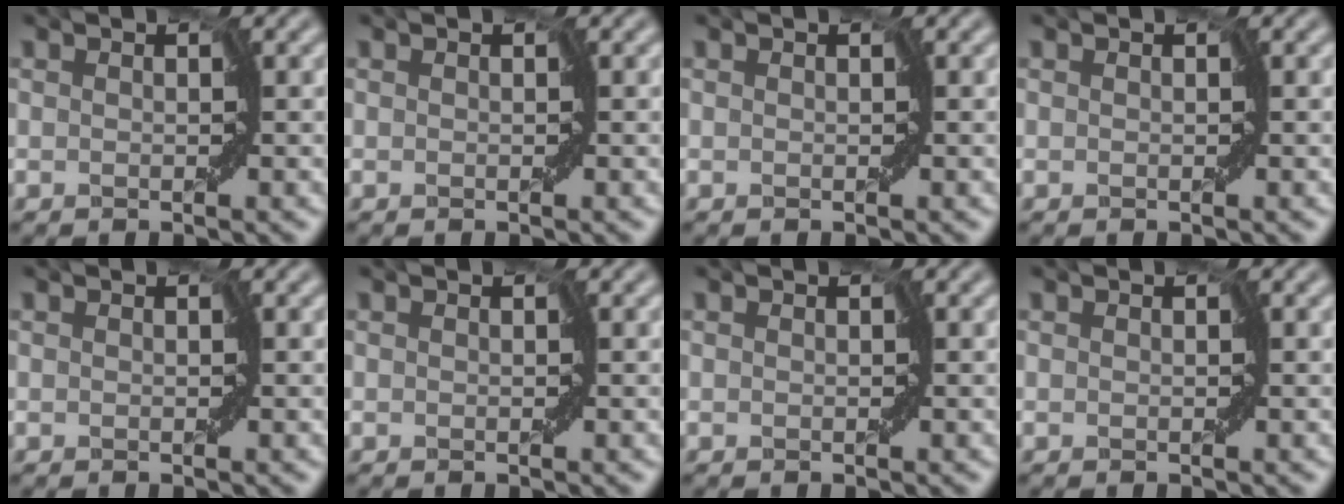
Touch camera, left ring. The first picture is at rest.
{"total": 0.0}
{"total": 0.0}
{"total": 0.0}
{"total": 0.0}
{"total": 0.0}
{"total": 0.0}
{"total": 0.0}